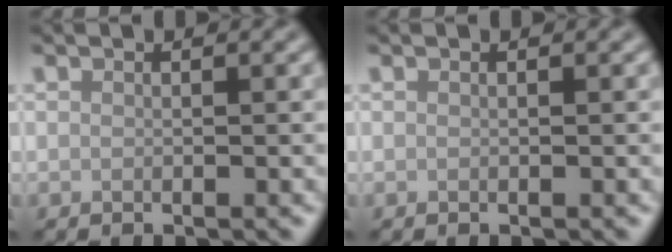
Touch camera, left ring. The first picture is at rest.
{"total": 0.0}